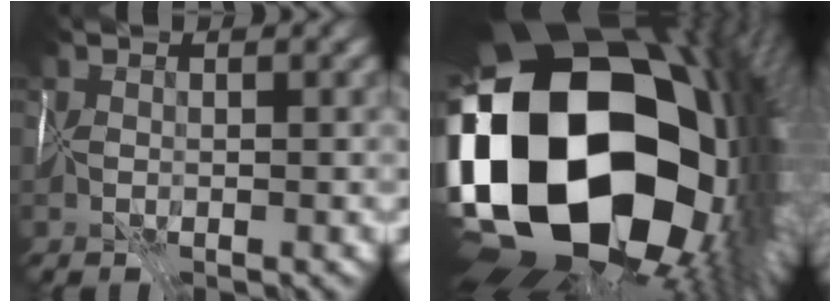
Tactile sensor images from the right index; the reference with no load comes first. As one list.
[{"total": 22.6, "force": [-0.6, 16.2, 15.8], "torque": [-0.278, -0.050, -0.030]}]